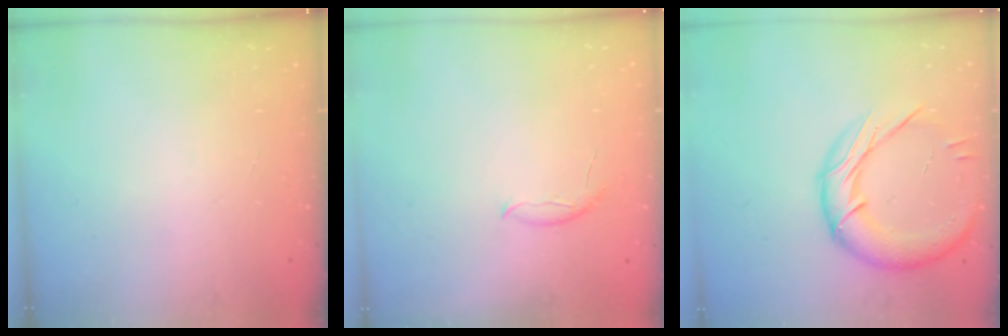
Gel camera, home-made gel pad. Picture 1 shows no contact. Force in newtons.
{"total": 6.7, "press": 6.7, "slide": 0.8}
{"total": 17.1, "press": 17.0, "slide": 2.0}